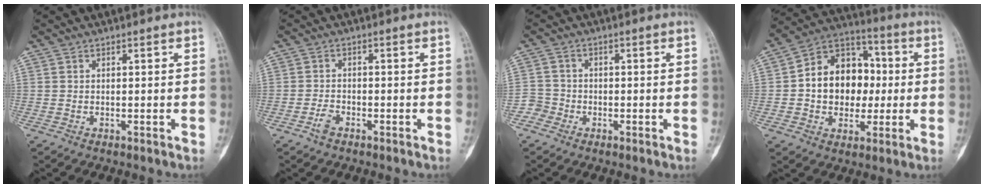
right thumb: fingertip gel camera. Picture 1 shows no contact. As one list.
[{"total": 2.2, "force": [-1.4, 1.1, 1.2], "torque": [-0.027, 0.008, -0.028]}, {"total": 2.9, "force": [-1.5, 2.4, -0.3], "torque": [0.021, 0.010, -0.039]}, {"total": 16.0, "force": [0.1, 12.4, 10.2], "torque": [-0.111, 0.029, -0.002]}]